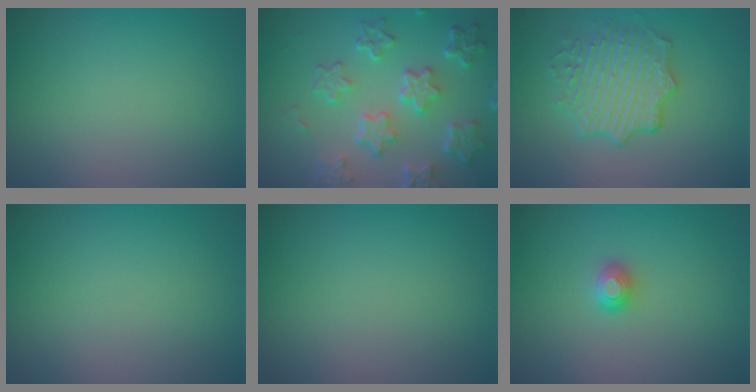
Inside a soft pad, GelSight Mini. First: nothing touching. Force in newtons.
{"total": 6.3, "press": 4.8, "slide": 4.2}
{"total": 4.0, "press": 3.7, "slide": 1.5}
{"total": 0.0}
{"total": 0.0}
{"total": 1.2, "press": 1.2, "slide": 0.1}